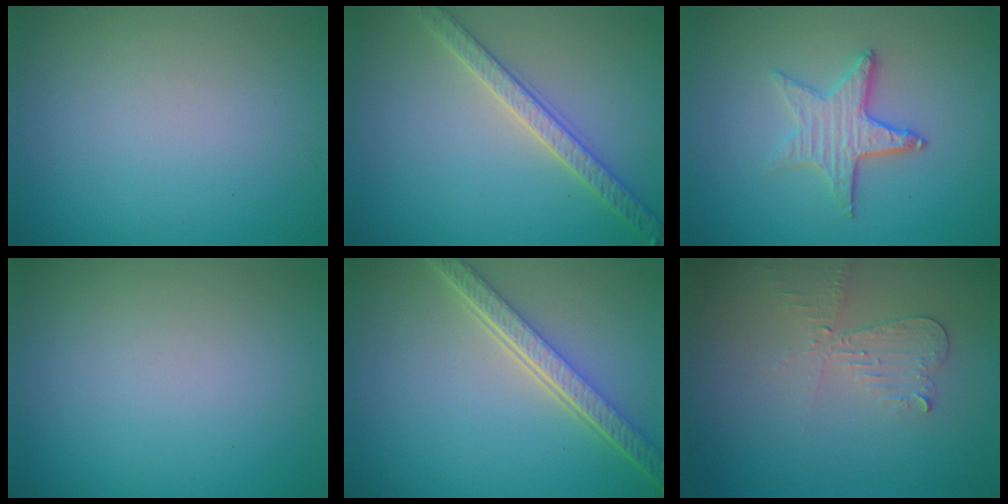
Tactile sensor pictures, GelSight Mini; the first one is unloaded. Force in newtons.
{"total": 3.2, "press": 3.1, "slide": 0.7}
{"total": 3.2, "press": 2.5, "slide": 1.9}
{"total": 0.0}
{"total": 5.5, "press": 4.0, "slide": 3.8}
{"total": 2.6, "press": 2.5, "slide": 0.6}